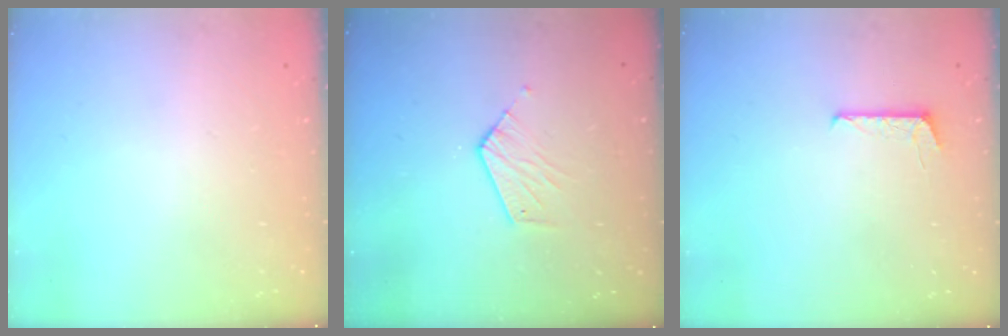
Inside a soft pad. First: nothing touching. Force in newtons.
{"total": 6.4, "press": 6.4, "slide": 0.5}
{"total": 5.1, "press": 5.1, "slide": 0.5}